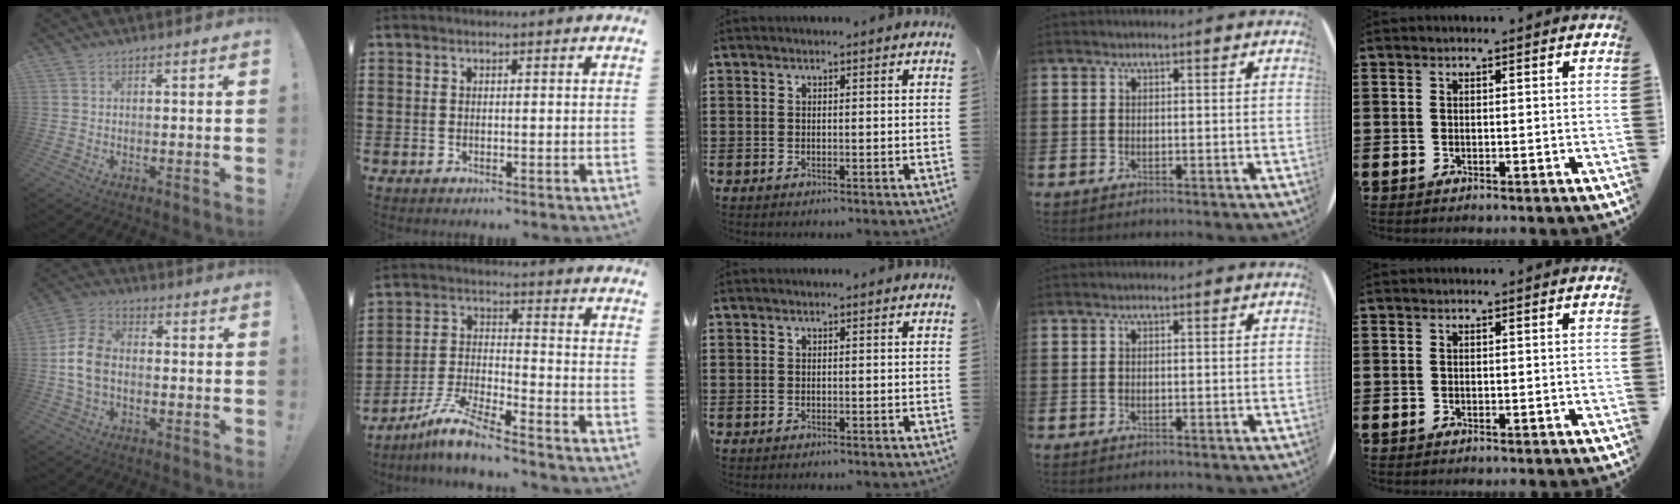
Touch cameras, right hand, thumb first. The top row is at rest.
{"thumb": {"total": 9.7, "force": [-1.2, 6.7, 6.9], "torque": [-0.129, 0.008, -0.019]}, "index": {"total": 7.1, "force": [-6.3, 0.3, 3.2], "torque": [-0.086, -0.009, -0.128]}}